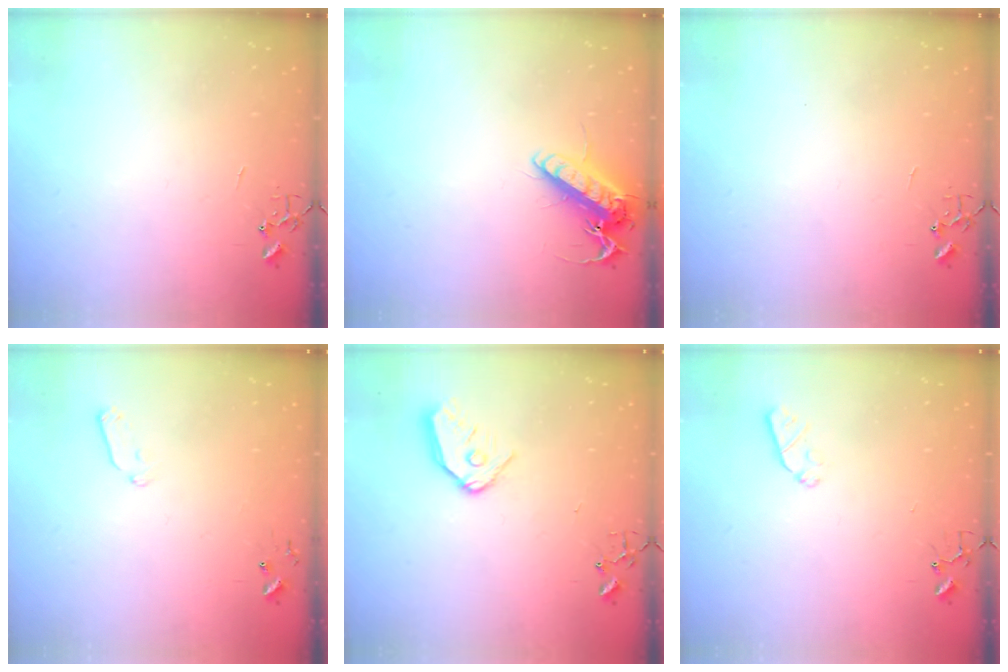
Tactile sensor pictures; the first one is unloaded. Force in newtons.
{"total": 13.5, "press": 13.3, "slide": 2.1}
{"total": 0.0}
{"total": 6.0, "press": 5.9, "slide": 1.0}
{"total": 10.7, "press": 10.6, "slide": 1.1}
{"total": 5.2, "press": 5.2, "slide": 0.8}